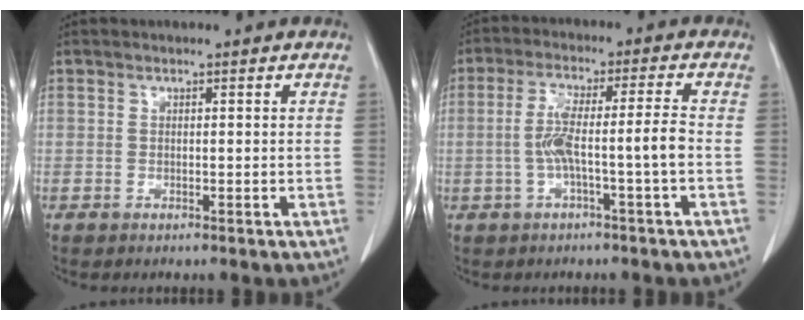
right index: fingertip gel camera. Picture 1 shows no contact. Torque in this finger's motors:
{"motor_torque": [1.07, -0.38, 0.56, 0.16]}